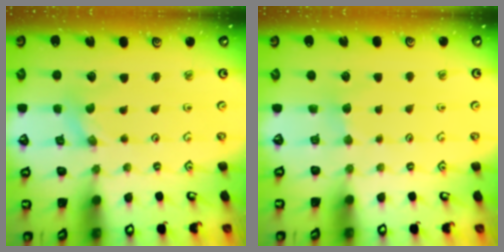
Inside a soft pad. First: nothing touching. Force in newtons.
{"total": 2.9, "press": 2.9, "slide": 0.4}